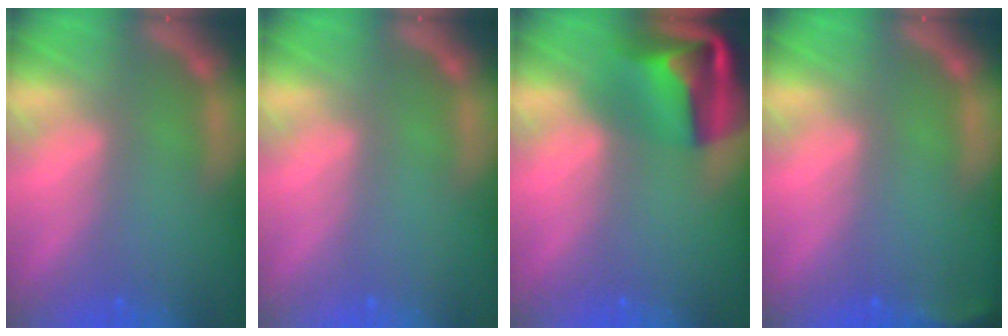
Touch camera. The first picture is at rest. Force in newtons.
{"total": 0.0}
{"total": 8.9}
{"total": 2.4}